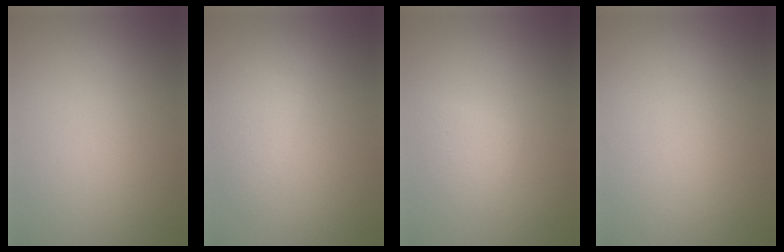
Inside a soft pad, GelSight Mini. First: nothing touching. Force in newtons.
{"total": 2.3, "press": 2.3, "slide": 0.0}
{"total": 1.5, "press": 1.5, "slide": 0.0}
{"total": 0.0}